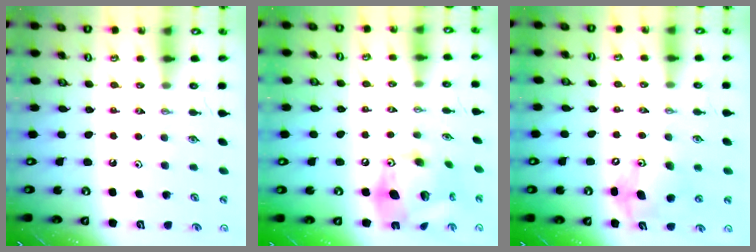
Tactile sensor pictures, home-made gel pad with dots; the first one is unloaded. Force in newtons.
{"total": 18.5, "press": 18.4, "slide": 0.9}
{"total": 12.0, "press": 11.6, "slide": 2.9}